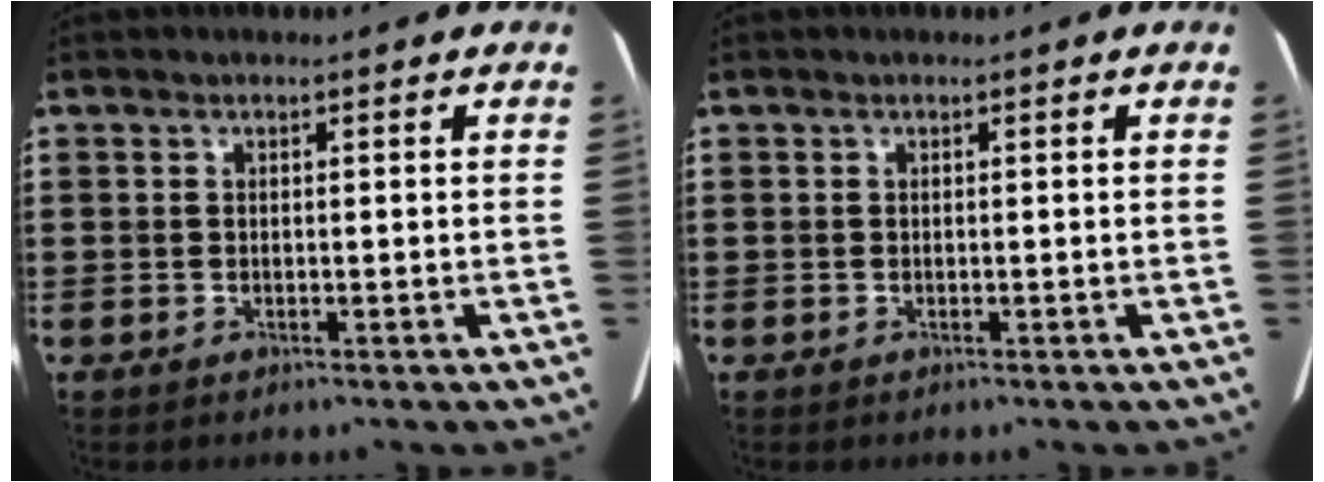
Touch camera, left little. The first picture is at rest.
{"total": 0.0}